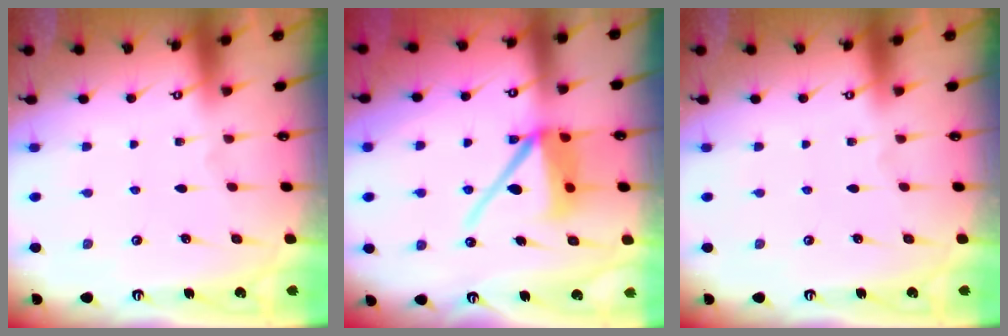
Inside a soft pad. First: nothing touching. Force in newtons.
{"total": 12.4, "press": 12.3, "slide": 1.6}
{"total": 0.0}